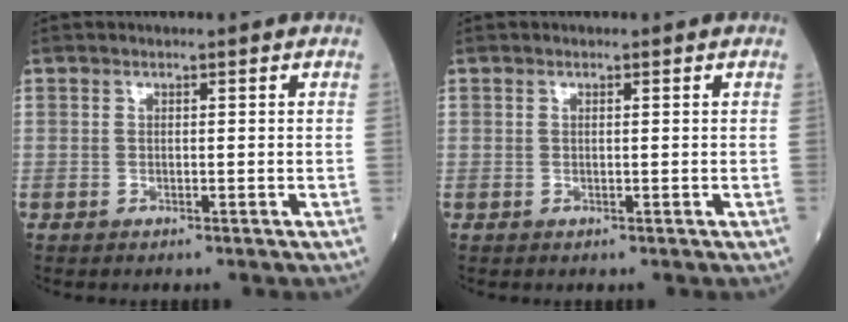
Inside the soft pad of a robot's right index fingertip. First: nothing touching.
{"total": 0.0}